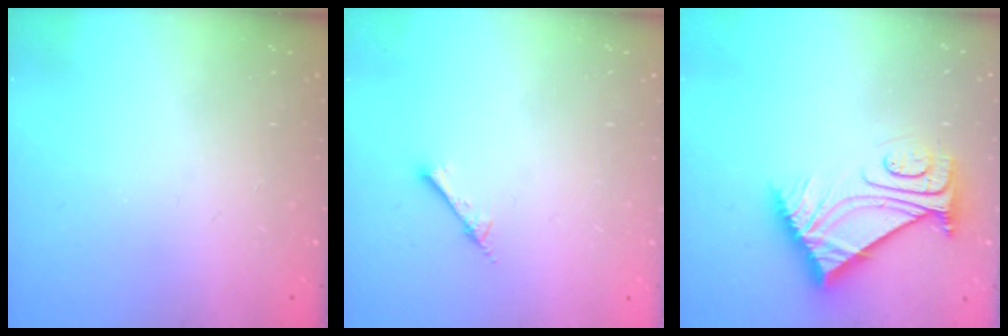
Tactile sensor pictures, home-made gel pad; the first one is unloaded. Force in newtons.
{"total": 2.6, "press": 2.6, "slide": 0.3}
{"total": 10.5, "press": 10.5, "slide": 0.8}